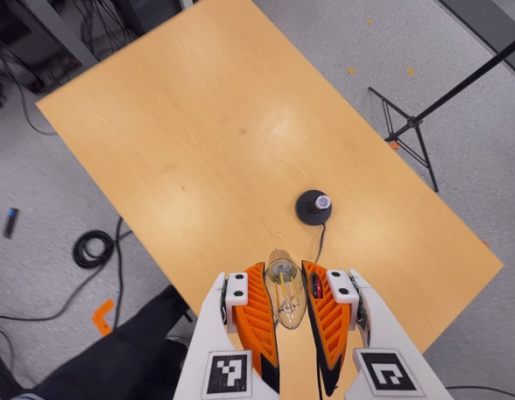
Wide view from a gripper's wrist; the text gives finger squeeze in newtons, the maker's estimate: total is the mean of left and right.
{"total": 21.4, "left": 24.4, "right": 18.4}